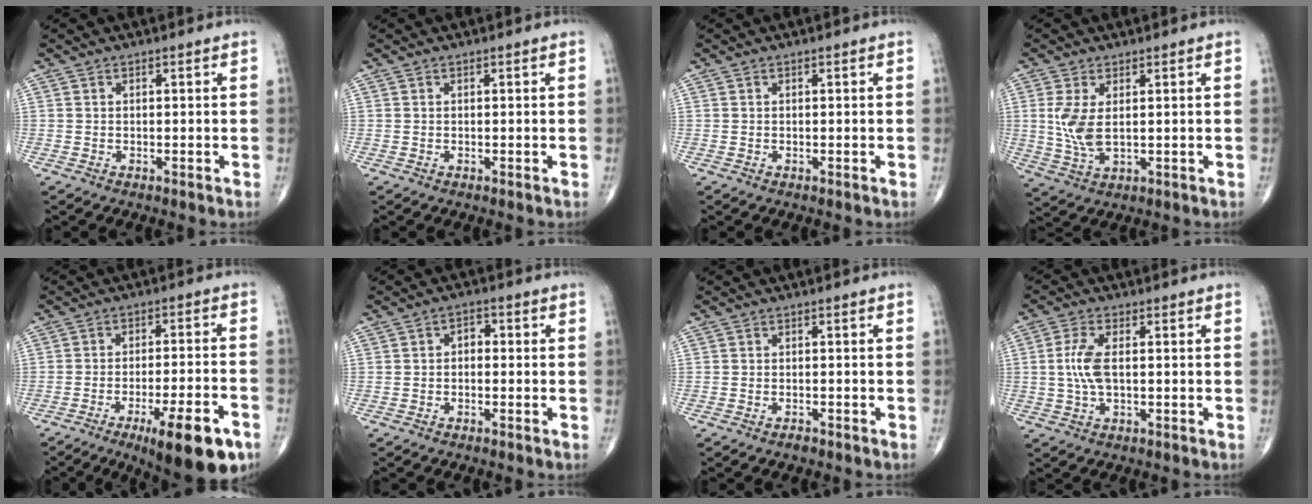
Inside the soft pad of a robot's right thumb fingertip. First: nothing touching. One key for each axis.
{"total": 0.0}
{"total": 0.0}
{"total": 6.5, "fx": 1.0, "fy": 3.0, "fz": 5.7, "tx": -0.128, "ty": -0.009, "tz": 0.028}
{"total": 15.4, "fx": -8.4, "fy": 3.7, "fz": 12.4, "tx": -0.153, "ty": 0.033, "tz": -0.117}
{"total": 2.3, "fx": -0.3, "fy": 1.7, "fz": 1.6, "tx": -0.007, "ty": 0.011, "tz": -0.015}
{"total": 1.0, "fx": -0.8, "fy": 0.3, "fz": 0.4, "tx": -0.010, "ty": 0.003, "tz": -0.013}
{"total": 6.0, "fx": 0.2, "fy": 2.7, "fz": 5.4, "tx": -0.126, "ty": 0.003, "tz": 0.002}